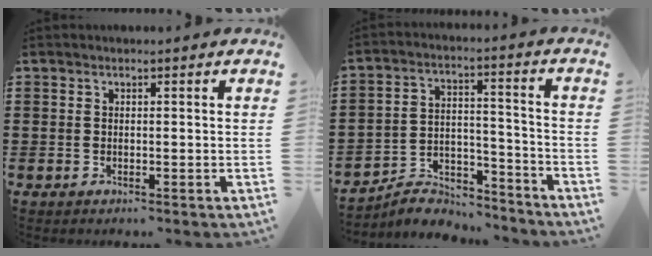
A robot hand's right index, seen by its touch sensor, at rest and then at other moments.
{"total": 6.4, "force": [-6.1, 1.5, 1.2], "torque": [-0.022, 0.015, -0.120]}